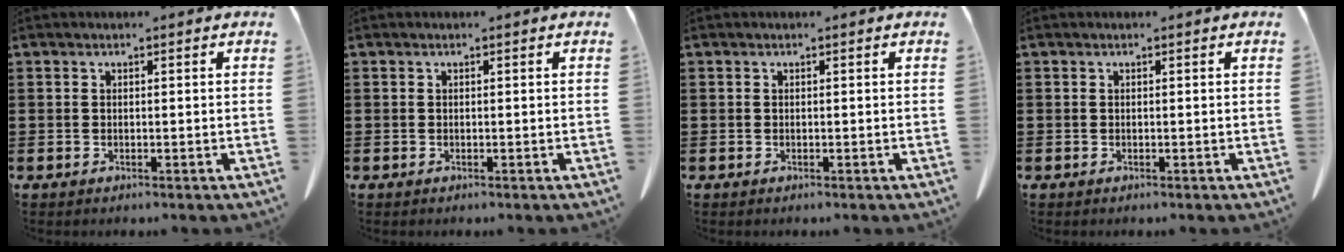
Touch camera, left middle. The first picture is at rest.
{"total": 0.0}
{"total": 0.0}
{"total": 0.0}